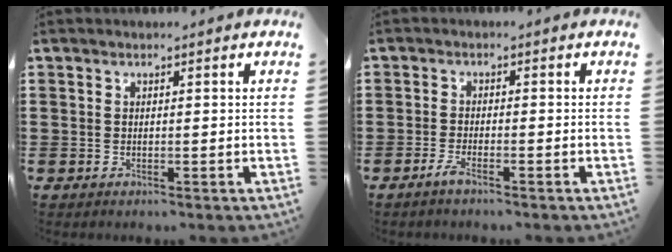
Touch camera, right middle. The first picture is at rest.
{"total": 2.2, "force": [-1.4, 0.2, 1.7], "torque": [-0.043, -0.008, -0.030]}